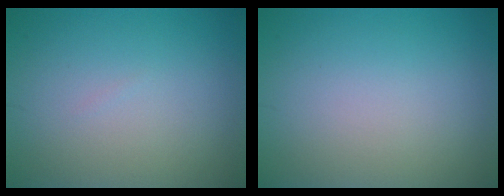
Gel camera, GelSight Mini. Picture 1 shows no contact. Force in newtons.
{"total": 0.0}